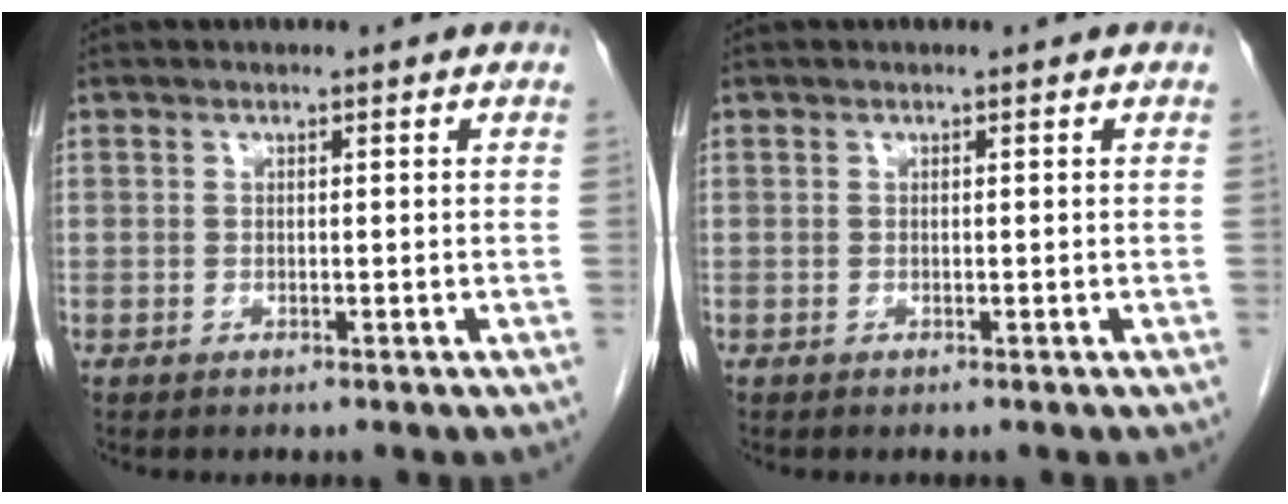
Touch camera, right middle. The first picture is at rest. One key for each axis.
{"total": 0.0}